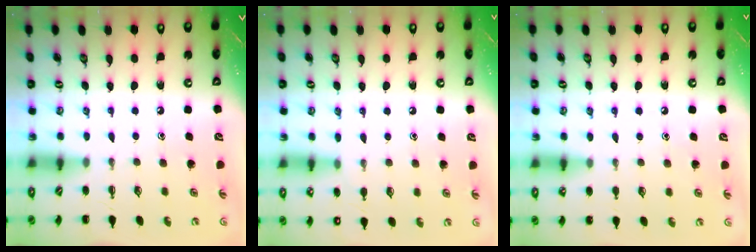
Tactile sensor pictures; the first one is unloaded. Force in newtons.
{"total": 7.4, "press": 7.0, "slide": 2.4}
{"total": 5.0, "press": 4.7, "slide": 1.5}